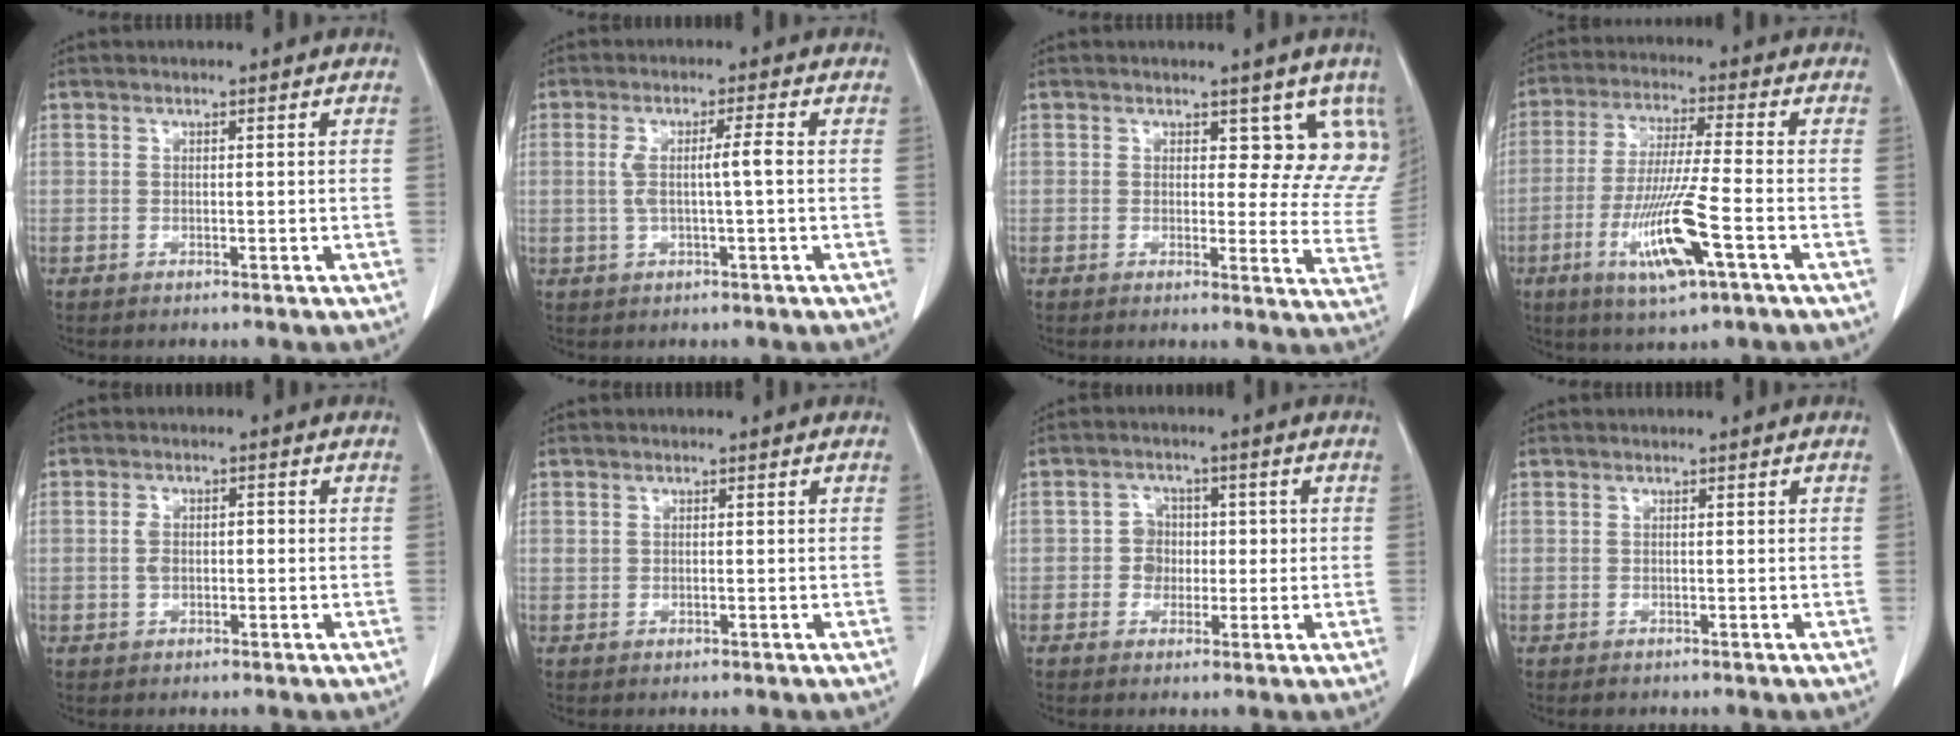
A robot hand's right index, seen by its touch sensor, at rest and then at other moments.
{"total": 4.5, "force": [0.0, 0.1, 4.5], "torque": [-0.086, 0.011, 0.005]}
{"total": 8.9, "force": [6.6, 4.8, 3.7], "torque": [-0.007, -0.020, 0.053]}
{"total": 12.2, "force": [-4.6, 0.5, 11.3], "torque": [-0.224, -0.021, -0.082]}
{"total": 3.0, "force": [-0.3, 1.9, 2.2], "torque": [-0.048, 0.013, -0.005]}
{"total": 0.8, "force": [0.1, 0.6, 0.5], "torque": [-0.012, 0.005, 0.004]}
{"total": 4.0, "force": [-0.2, 3.7, 1.3], "torque": [-0.015, 0.017, -0.003]}
{"total": 0.8, "force": [-0.3, 0.7, 0.1], "torque": [0.000, 0.005, -0.004]}